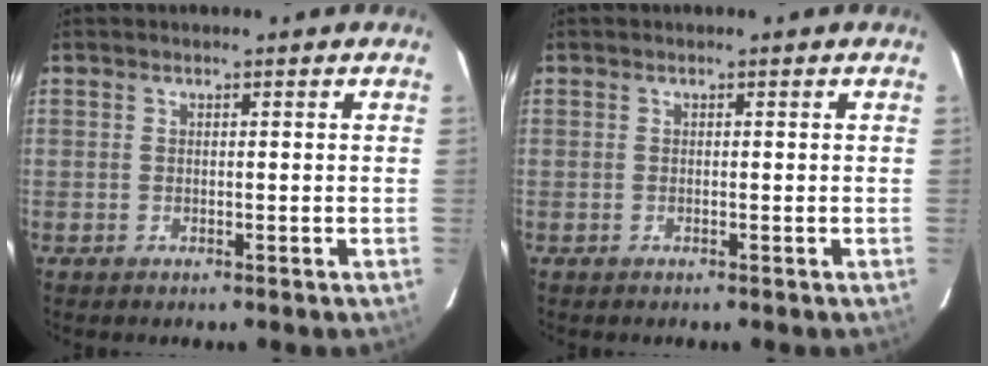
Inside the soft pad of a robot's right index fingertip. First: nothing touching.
{"total": 0.0}